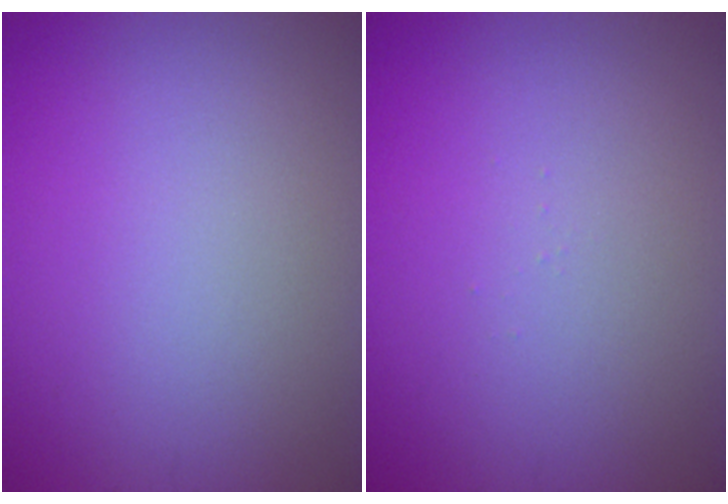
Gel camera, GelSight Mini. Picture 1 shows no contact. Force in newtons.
{"total": 0.0}